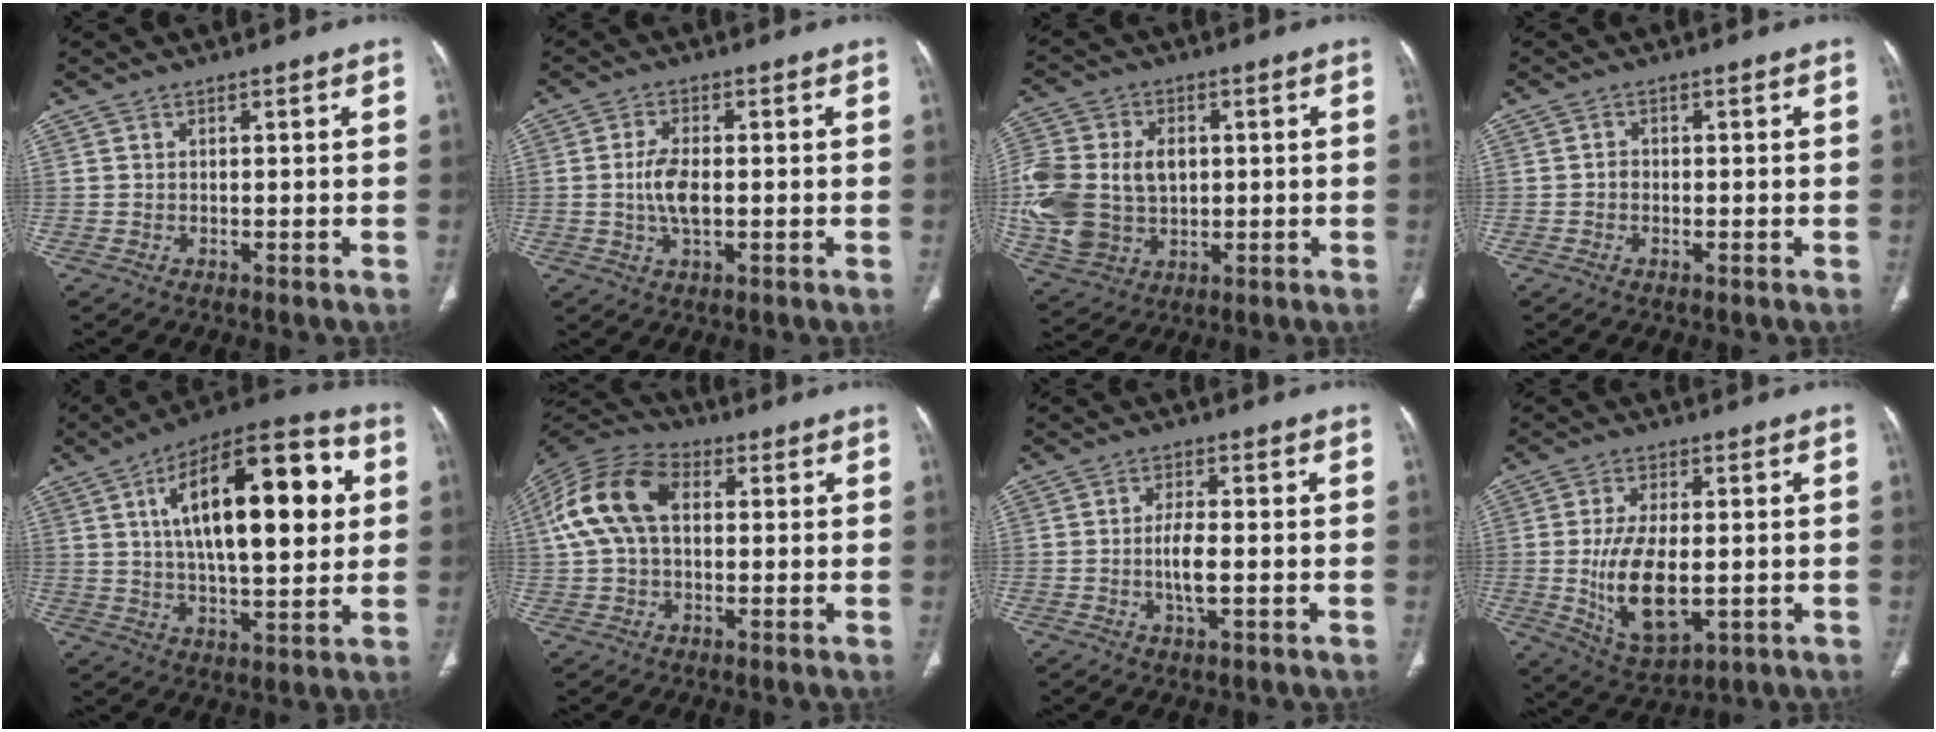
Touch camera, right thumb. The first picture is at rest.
{"total": 5.6, "force": [-0.3, 2.6, 4.9], "torque": [-0.104, 0.002, -0.008]}
{"total": 21.3, "force": [0.4, 15.9, 14.1], "torque": [-0.332, 0.007, 0.027]}
{"total": 1.1, "force": [-0.3, 0.9, 0.6], "torque": [-0.008, 0.003, -0.007]}
{"total": 24.5, "force": [5.6, 10.1, 21.5], "torque": [-0.314, 0.007, 0.078]}
{"total": 14.4, "force": [2.6, 9.3, 10.8], "torque": [-0.220, 0.036, 0.041]}
{"total": 4.7, "force": [-0.8, 1.6, 4.4], "torque": [-0.088, -0.002, -0.016]}
{"total": 13.1, "force": [-1.5, 6.5, 11.3], "torque": [-0.205, -0.016, -0.010]}